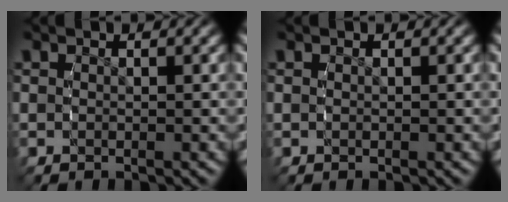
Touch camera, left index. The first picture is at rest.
{"total": 0.0}